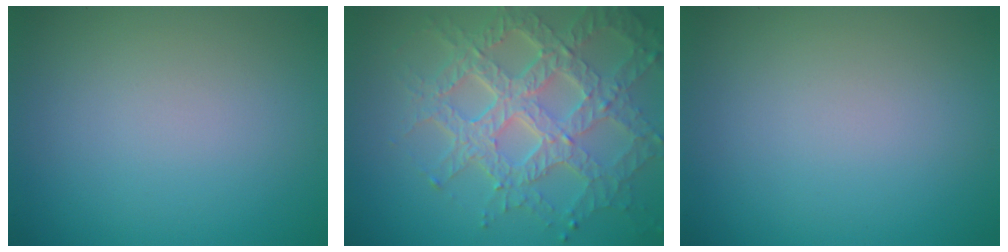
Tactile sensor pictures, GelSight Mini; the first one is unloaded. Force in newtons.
{"total": 8.0, "press": 5.8, "slide": 5.5}
{"total": 0.0}